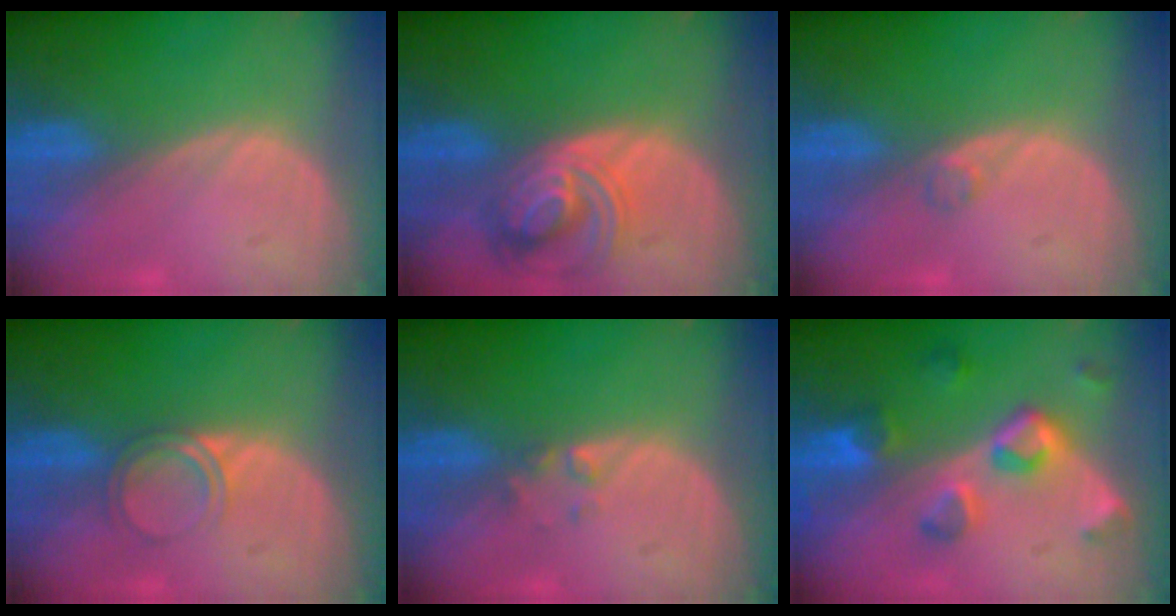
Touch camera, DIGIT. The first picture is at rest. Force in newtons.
{"total": 7.7, "press": 6.9, "slide": 3.5}
{"total": 1.2, "press": 1.2, "slide": 0.1}
{"total": 3.0, "press": 3.0, "slide": 0.3}
{"total": 1.4, "press": 1.3, "slide": 0.2}
{"total": 7.7, "press": 7.0, "slide": 3.1}